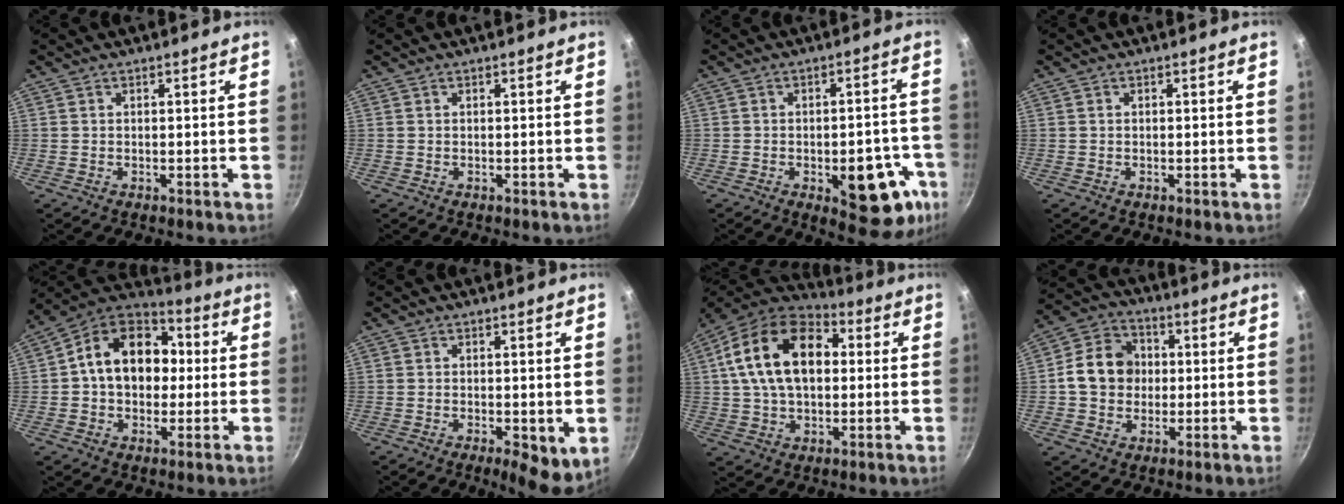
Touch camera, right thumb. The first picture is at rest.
{"total": 0.0}
{"total": 15.0, "force": [-5.5, 7.1, 12.0], "torque": [-0.088, 0.024, -0.064]}
{"total": 0.0}
{"total": 17.1, "force": [1.5, 12.8, 11.4], "torque": [-0.147, 0.036, 0.006]}
{"total": 6.3, "force": [-1.4, 2.4, 5.7], "torque": [-0.070, -0.008, -0.013]}
{"total": 19.8, "force": [3.6, 12.6, 14.8], "torque": [-0.233, 0.024, 0.046]}
{"total": 11.3, "force": [0.4, 9.6, 6.0], "torque": [-0.078, 0.017, -0.007]}